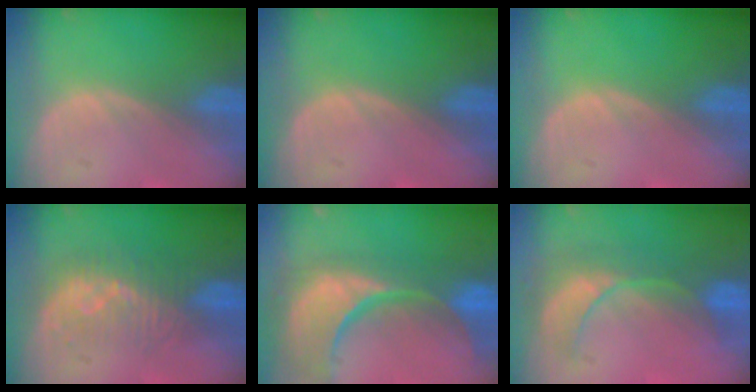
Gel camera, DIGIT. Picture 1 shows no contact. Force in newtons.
{"total": 0.0}
{"total": 0.0}
{"total": 8.2, "press": 7.4, "slide": 3.5}
{"total": 15.4, "press": 12.1, "slide": 9.6}
{"total": 7.9, "press": 7.3, "slide": 3.0}